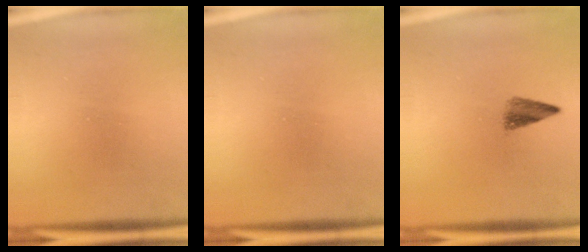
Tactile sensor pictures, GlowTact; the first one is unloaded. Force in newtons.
{"total": 0.0}
{"total": 2.7}